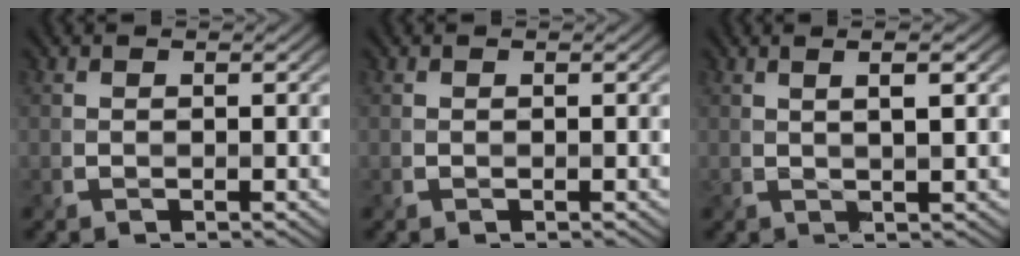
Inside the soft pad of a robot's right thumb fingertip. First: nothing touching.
{"total": 0.0}
{"total": 3.1, "force": [1.1, 0.2, 2.9], "torque": [-0.035, 0.002, 0.011]}